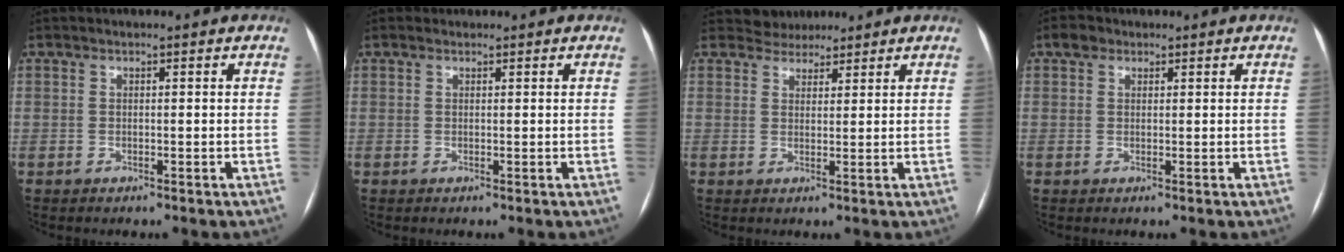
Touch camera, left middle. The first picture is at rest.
{"total": 0.6, "force": [0.5, 0.3, 0.0], "torque": [-0.005, 0.007, 0.008]}
{"total": 3.5, "force": [3.1, 1.5, -0.1], "torque": [0.003, 0.017, 0.051]}
{"total": 2.0, "force": [1.2, 1.5, 0.7], "torque": [-0.013, 0.015, 0.019]}